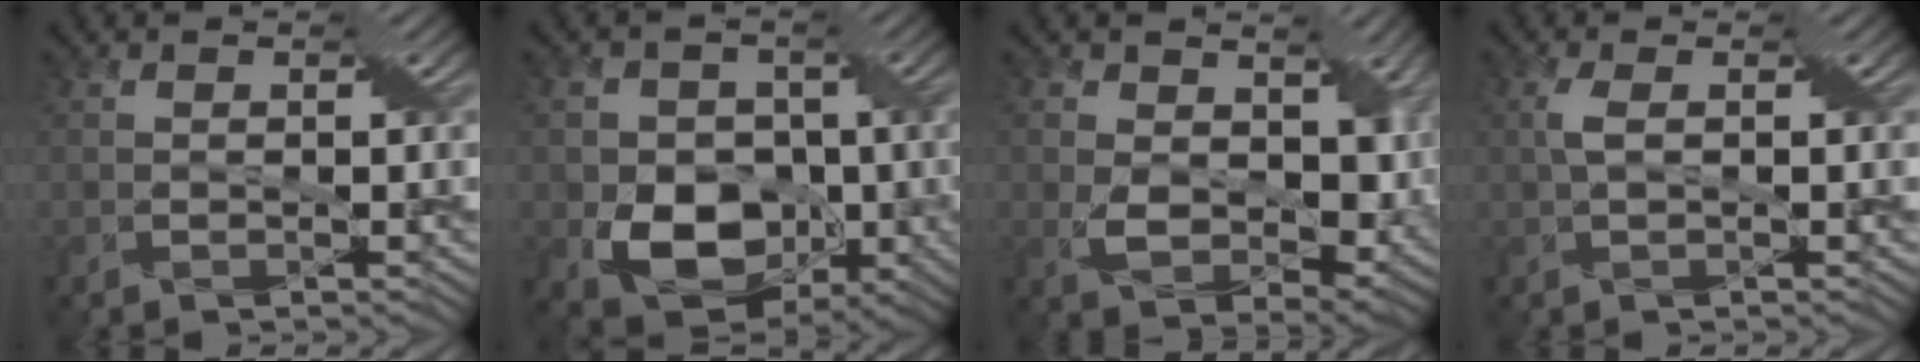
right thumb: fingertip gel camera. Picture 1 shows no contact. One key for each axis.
{"total": 10.8, "fx": -2.9, "fy": 8.1, "fz": 6.6, "tx": -0.109, "ty": -0.025, "tz": -0.053}
{"total": 8.9, "fx": 0.4, "fy": 5.9, "fz": 6.7, "tx": -0.134, "ty": -0.019, "tz": 0.009}
{"total": 2.7, "fx": 0.2, "fy": 0.9, "fz": 2.5, "tx": -0.057, "ty": 0.005, "tz": 0.003}